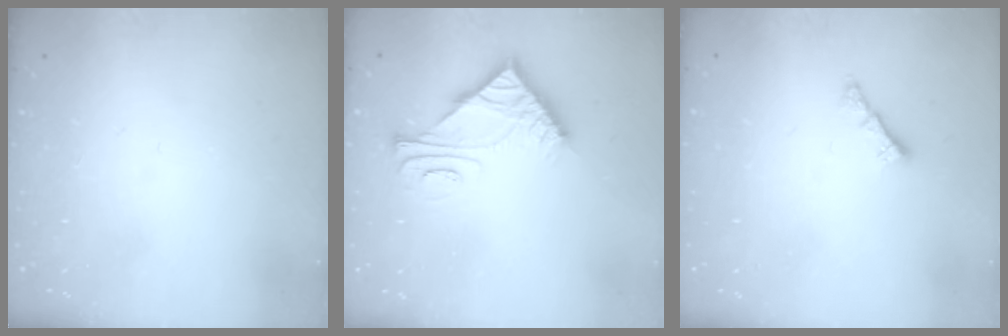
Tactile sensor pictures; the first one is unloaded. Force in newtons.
{"total": 6.8, "press": 6.8, "slide": 0.1}
{"total": 0.8, "press": 0.7, "slide": 0.4}